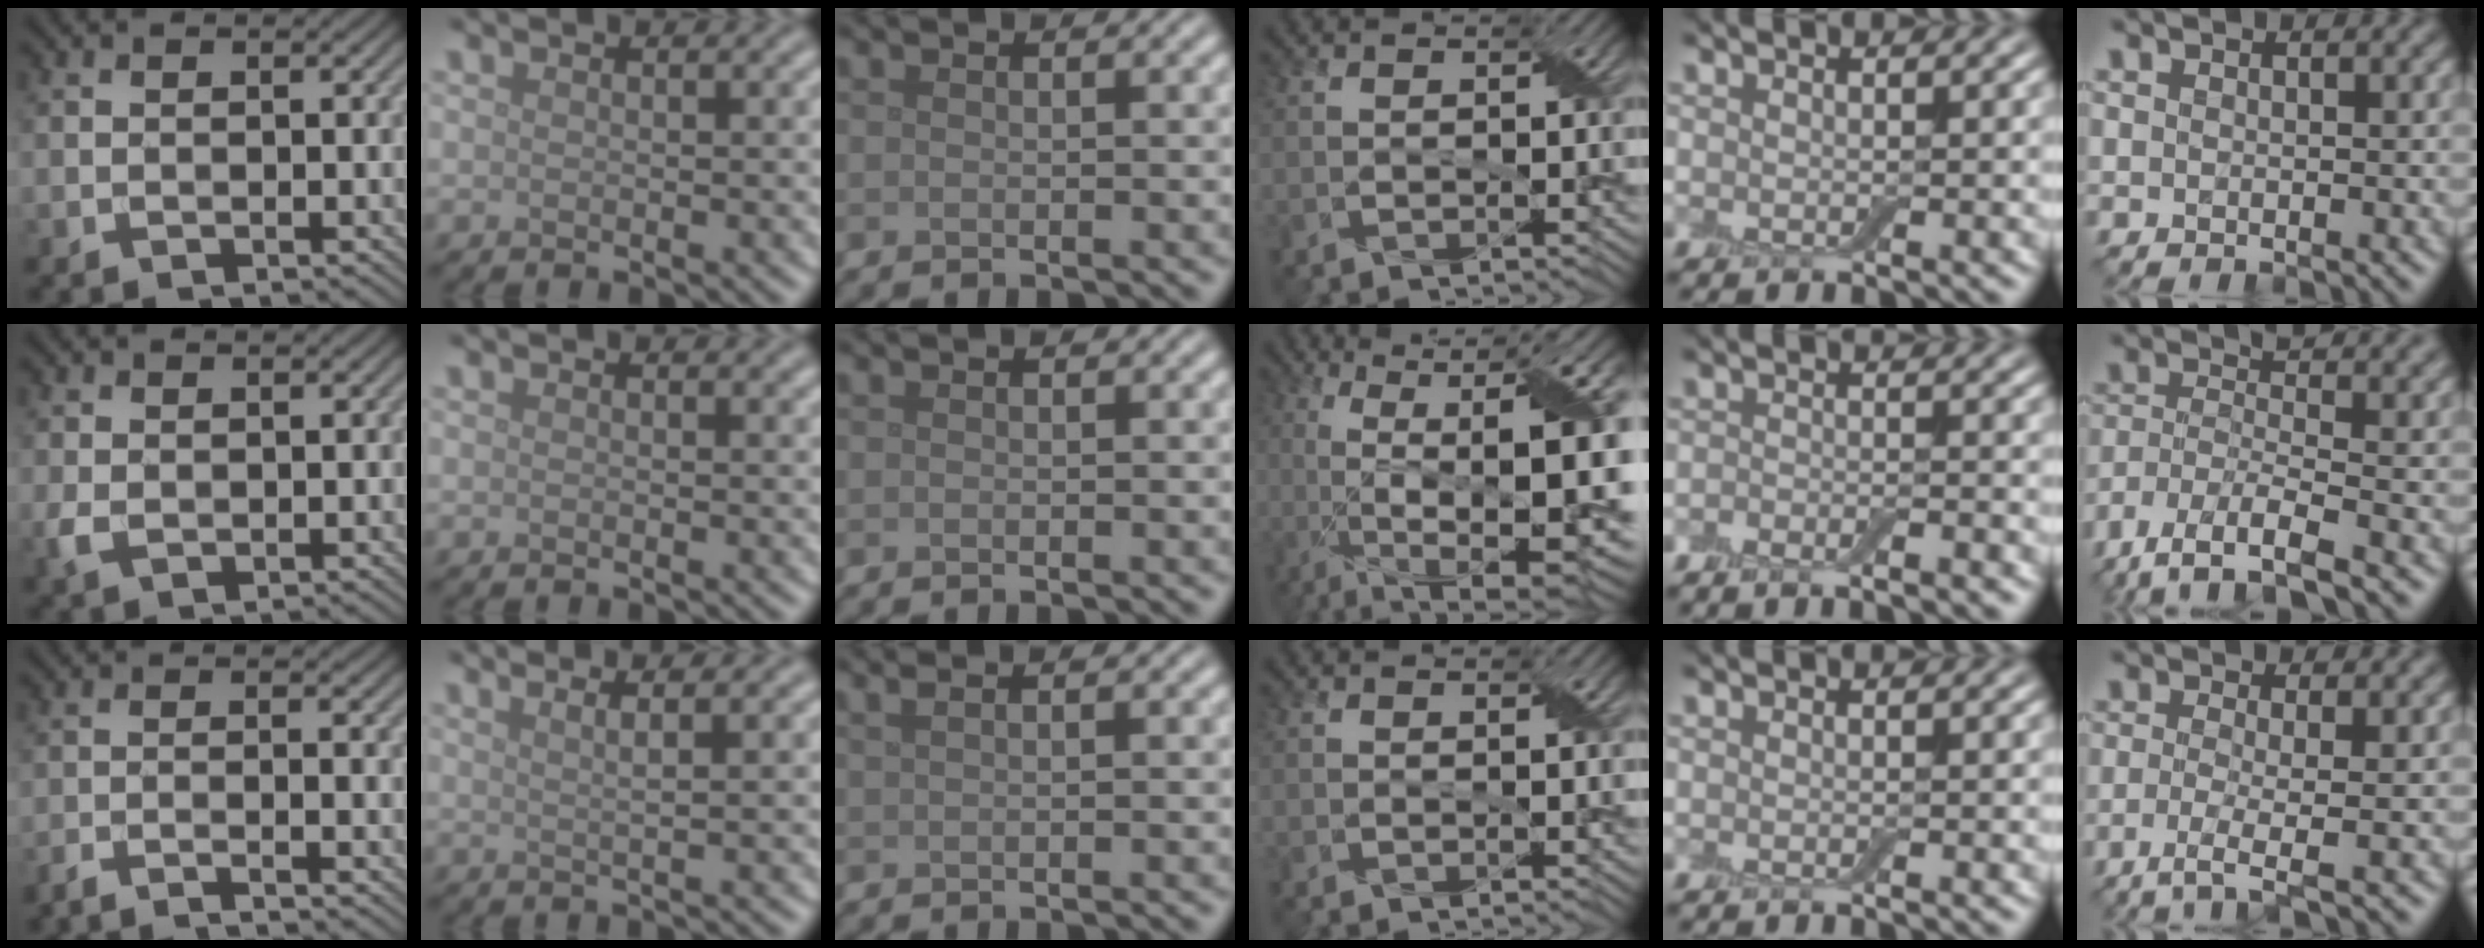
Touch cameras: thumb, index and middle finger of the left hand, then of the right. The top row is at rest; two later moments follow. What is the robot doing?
{"motion": "peel", "object": "bubble wrap"}